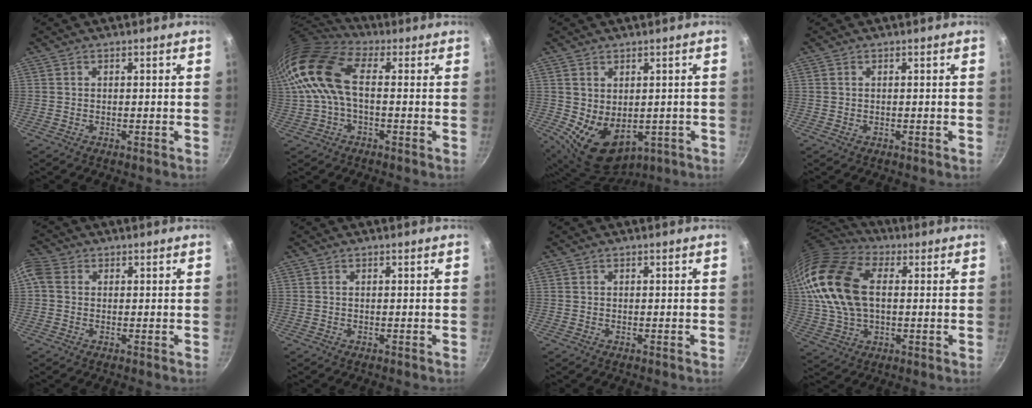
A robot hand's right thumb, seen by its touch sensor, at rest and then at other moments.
{"total": 13.6, "force": [1.9, 7.4, 11.3], "torque": [-0.215, 0.023, 0.024]}
{"total": 9.9, "force": [-0.5, 7.1, 6.9], "torque": [-0.094, -0.020, 0.018]}
{"total": 0.0}
{"total": 3.6, "force": [0.5, 3.0, 2.0], "torque": [-0.041, 0.010, -0.003]}
{"total": 0.0}
{"total": 0.0}
{"total": 20.7, "force": [3.5, 12.9, 15.8], "torque": [-0.304, 0.017, 0.057]}